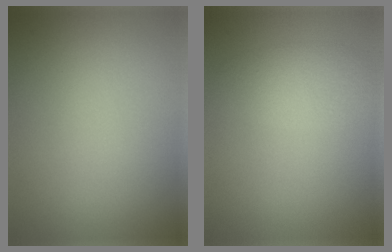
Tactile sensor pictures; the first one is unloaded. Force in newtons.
{"total": 2.4, "press": 2.4, "slide": 0.1}